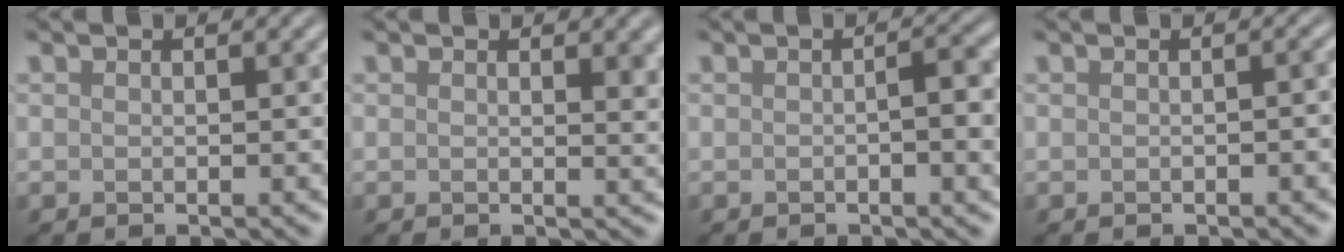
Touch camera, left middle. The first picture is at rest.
{"total": 1.7, "force": [0.7, 0.6, 1.4], "torque": [-0.012, -0.003, 0.010]}
{"total": 2.8, "force": [-0.3, 0.5, 2.7], "torque": [-0.040, 0.003, -0.005]}
{"total": 1.1, "force": [-0.3, 0.2, 1.0], "torque": [-0.013, 0.003, -0.002]}